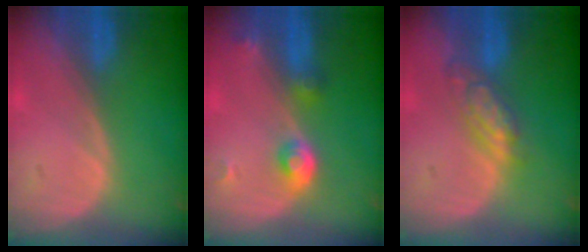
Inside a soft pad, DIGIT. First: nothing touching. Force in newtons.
{"total": 4.0, "press": 3.9, "slide": 0.9}
{"total": 5.5, "press": 4.7, "slide": 2.7}